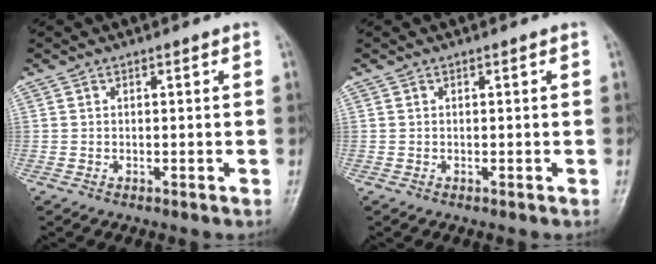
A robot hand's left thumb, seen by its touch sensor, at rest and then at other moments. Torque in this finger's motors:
{"motor_torque": [-0.06, 0.01, -0.05, 0.03, 0.00]}